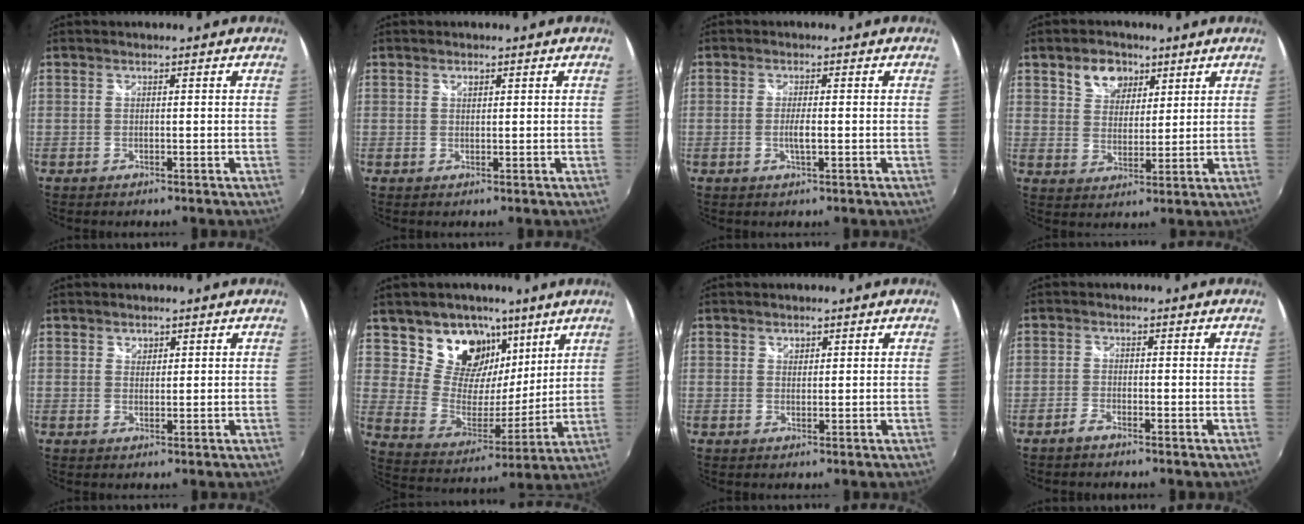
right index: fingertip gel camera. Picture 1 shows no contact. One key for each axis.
{"total": 1.0, "fx": 0.5, "fy": 0.6, "fz": 0.5, "tx": -0.007, "ty": 0.002, "tz": 0.009}
{"total": 2.5, "fx": -0.4, "fy": 0.3, "fz": 2.4, "tx": -0.045, "ty": -0.005, "tz": -0.008}
{"total": 7.0, "fx": 4.0, "fy": 4.9, "fz": 2.9, "tx": -0.046, "ty": 0.016, "tz": 0.071}
{"total": 1.5, "fx": 0.9, "fy": 1.2, "fz": 0.3, "tx": -0.001, "ty": 0.004, "tz": 0.013}
{"total": 15.8, "fx": 9.6, "fy": 10.9, "fz": 6.4, "tx": -0.122, "ty": -0.009, "tz": 0.176}
{"total": 1.2, "fx": 0.7, "fy": 1.0, "fz": 0.3, "tx": -0.001, "ty": 0.003, "tz": 0.010}
{"total": 1.7, "fx": -1.5, "fy": 0.4, "fz": 0.8, "tx": -0.026, "ty": 0.002, "tz": -0.033}